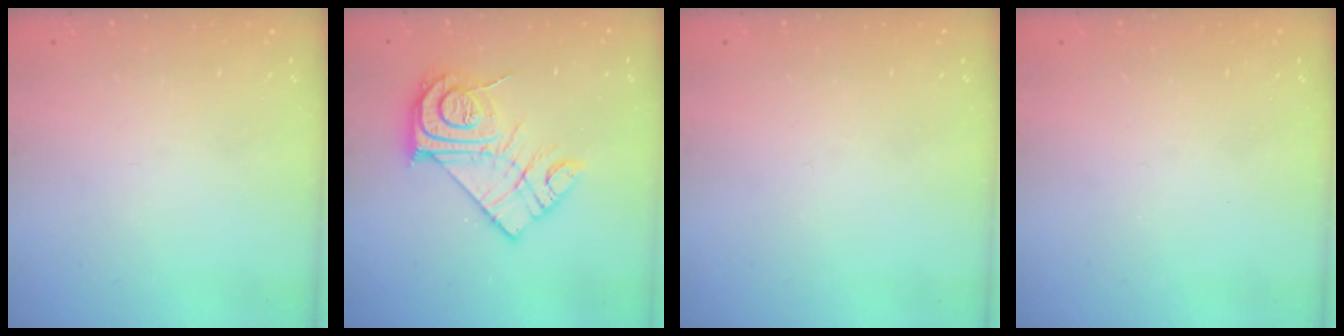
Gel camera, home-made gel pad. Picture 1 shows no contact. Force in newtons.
{"total": 15.1, "press": 15.0, "slide": 1.2}
{"total": 0.0}
{"total": 0.0}